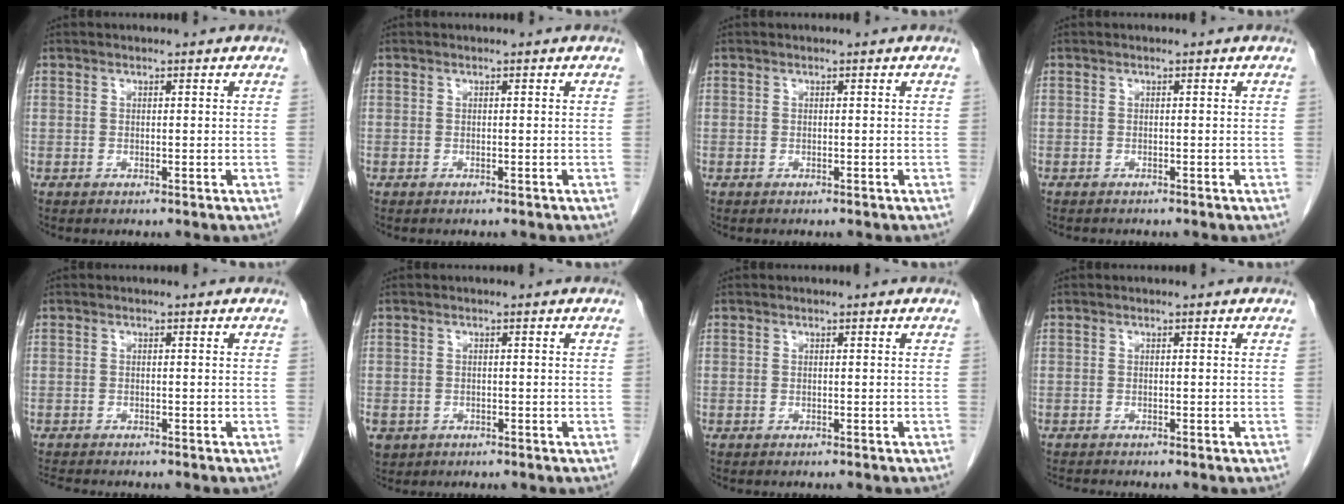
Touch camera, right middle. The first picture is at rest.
{"total": 0.7, "force": [-0.6, 0.1, 0.3], "torque": [-0.005, -0.001, -0.009]}
{"total": 0.6, "force": [-0.6, 0.1, 0.3], "torque": [-0.005, -0.001, -0.008]}
{"total": 1.9, "force": [-1.7, 0.6, 0.6], "torque": [-0.015, -0.004, -0.019]}
{"total": 3.5, "force": [-3.2, 0.6, 1.3], "torque": [-0.021, -0.010, -0.050]}
{"total": 4.9, "force": [-2.5, 3.9, 1.6], "torque": [-0.046, -0.005, -0.035]}
{"total": 1.5, "force": [-1.4, 0.2, 0.7], "torque": [-0.011, -0.001, -0.016]}
{"total": 1.6, "force": [-1.5, -0.1, 0.3], "torque": [-0.008, -0.005, -0.026]}